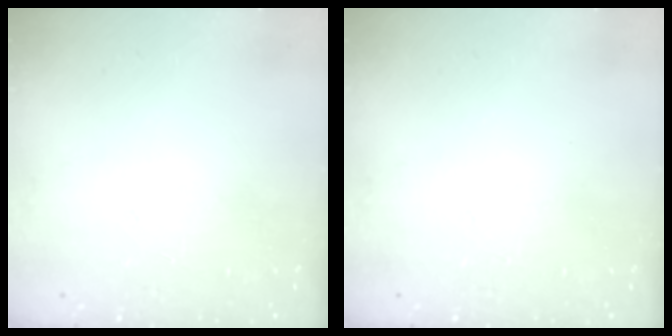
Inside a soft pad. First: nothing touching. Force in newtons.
{"total": 0.0}